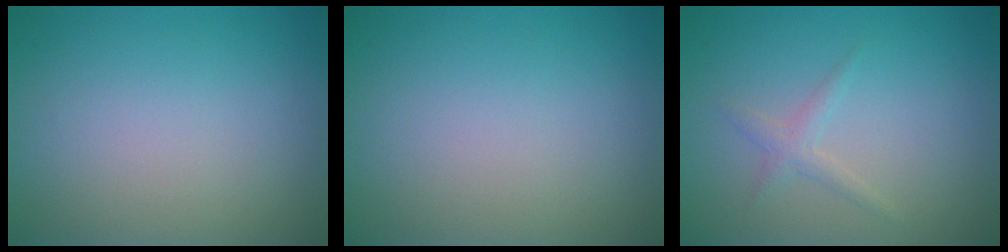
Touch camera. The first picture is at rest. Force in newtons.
{"total": 0.0}
{"total": 1.2, "press": 1.2, "slide": 0.1}